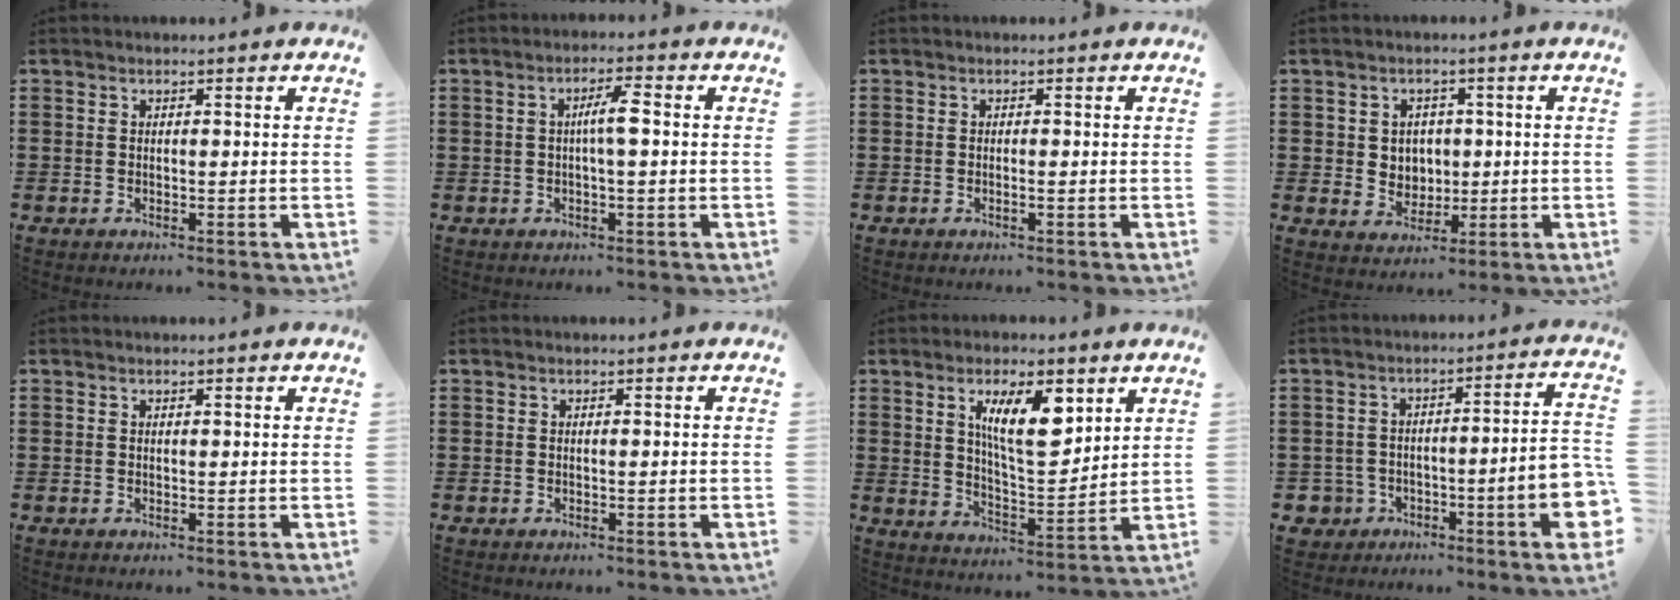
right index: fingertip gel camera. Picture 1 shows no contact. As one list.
[{"total": 3.8, "force": [0.1, 0.5, 3.8], "torque": [-0.071, 0.003, -0.002]}, {"total": 0.6, "force": [-0.2, 0.0, 0.6], "torque": [-0.010, -0.003, -0.003]}, {"total": 3.8, "force": [0.4, 3.5, 1.4], "torque": [-0.027, 0.002, 0.003]}, {"total": 0.0}, {"total": 0.0}, {"total": 10.1, "force": [4.7, 3.5, 8.2], "torque": [-0.154, 0.001, 0.079]}, {"total": 8.2, "force": [-3.0, 3.3, 6.9], "torque": [-0.127, -0.004, -0.051]}]